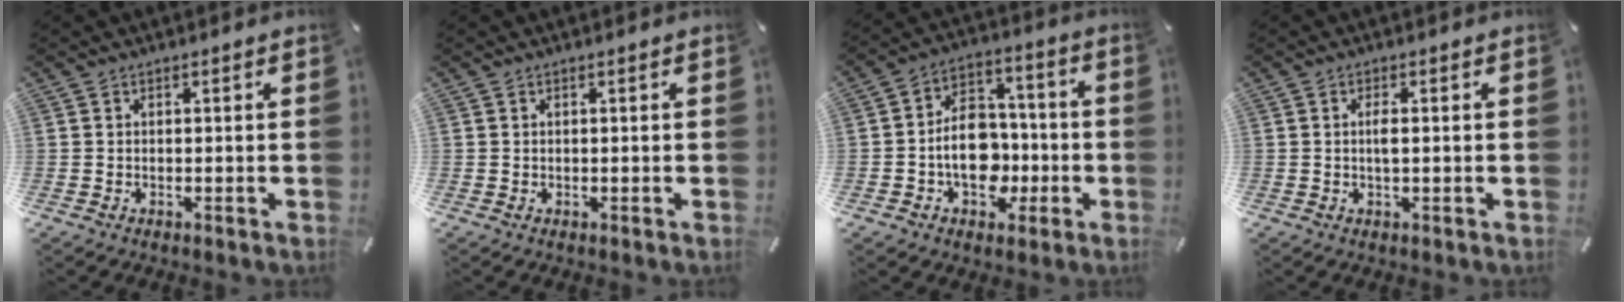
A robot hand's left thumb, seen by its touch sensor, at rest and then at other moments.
{"total": 0.0}
{"total": 12.1, "force": [-2.6, 9.3, 7.4], "torque": [-0.121, 0.018, -0.045]}
{"total": 2.3, "force": [0.1, 0.5, 2.3], "torque": [-0.045, -0.001, 0.000]}